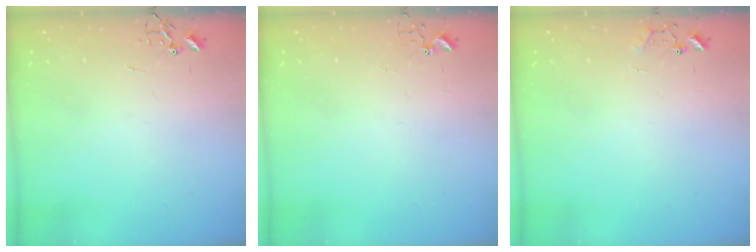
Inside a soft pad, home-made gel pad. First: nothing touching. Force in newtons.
{"total": 2.7, "press": 2.7, "slide": 0.2}
{"total": 7.4, "press": 7.4, "slide": 0.6}